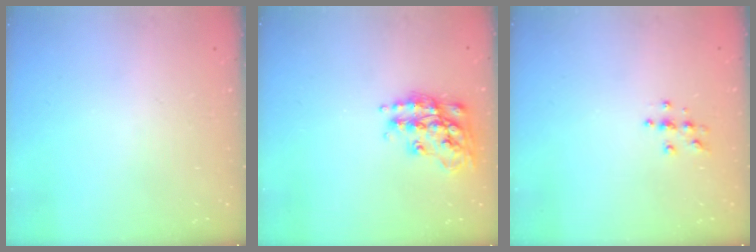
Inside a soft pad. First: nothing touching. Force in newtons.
{"total": 17.4, "press": 17.3, "slide": 1.2}
{"total": 3.9, "press": 3.9, "slide": 0.3}